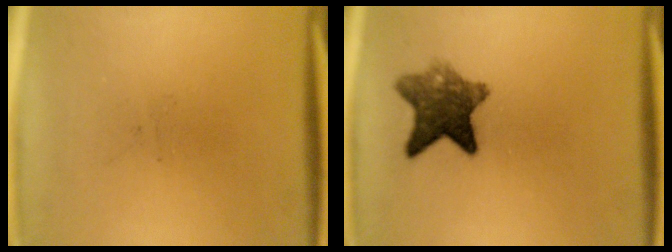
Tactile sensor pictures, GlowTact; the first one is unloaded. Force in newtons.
{"total": 7.9}